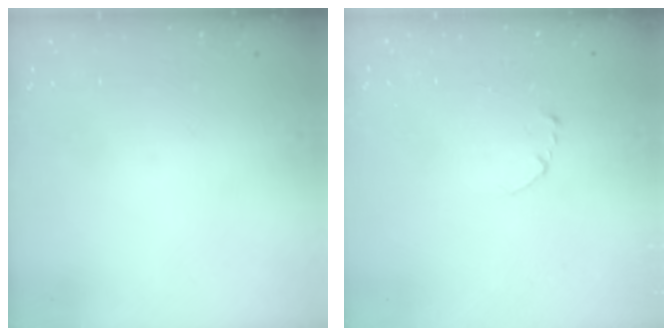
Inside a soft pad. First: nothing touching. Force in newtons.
{"total": 2.3, "press": 2.3, "slide": 0.2}